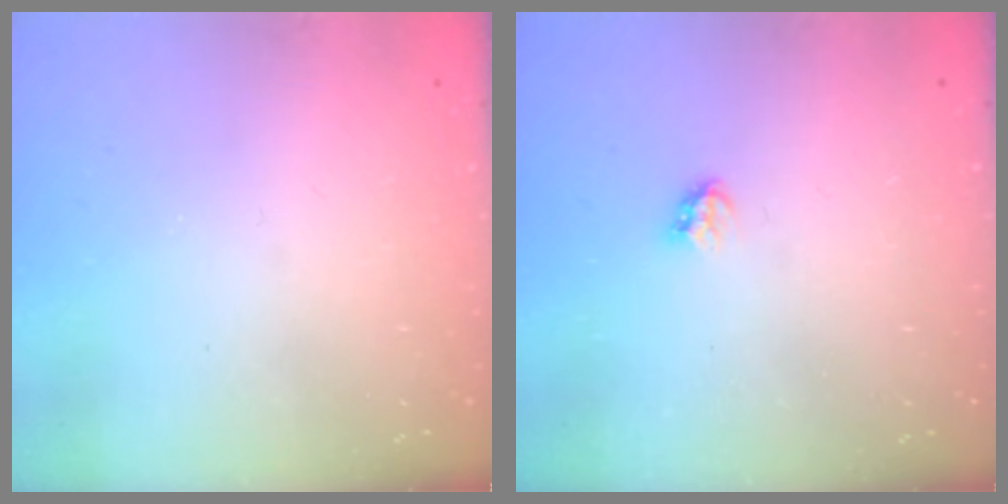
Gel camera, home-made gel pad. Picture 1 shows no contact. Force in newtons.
{"total": 2.8, "press": 2.8, "slide": 0.5}